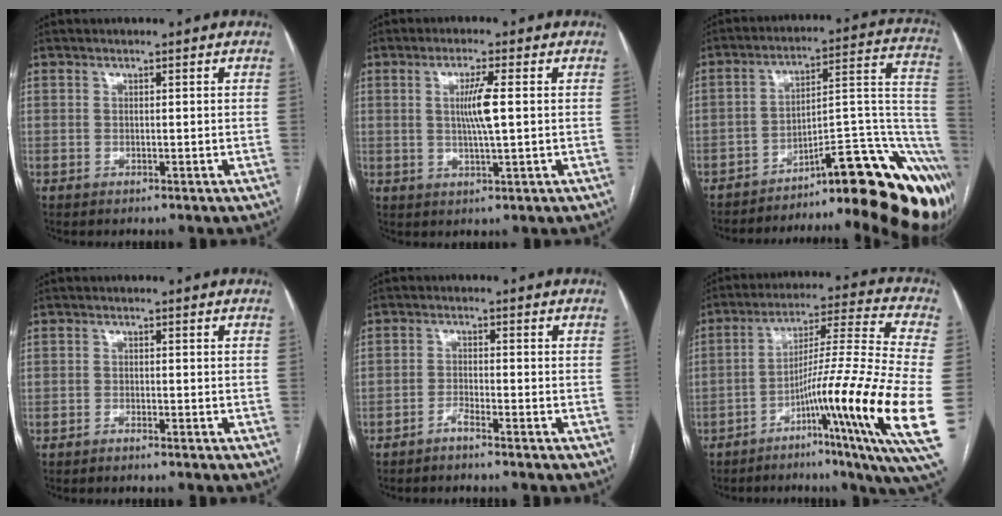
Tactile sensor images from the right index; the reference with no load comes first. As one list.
[{"total": 5.1, "force": [0.7, -0.1, 5.1], "torque": [-0.096, -0.004, 0.014]}, {"total": 26.2, "force": [-17.7, 5.7, 18.5], "torque": [-0.131, 0.031, -0.235]}, {"total": 0.8, "force": [-0.7, -0.1, 0.2], "torque": [-0.006, 0.000, -0.013]}, {"total": 1.9, "force": [-1.7, -0.3, 0.8], "torque": [-0.017, 0.000, -0.037]}, {"total": 20.5, "force": [-6.1, -0.3, 19.6], "torque": [-0.289, 0.000, -0.094]}]